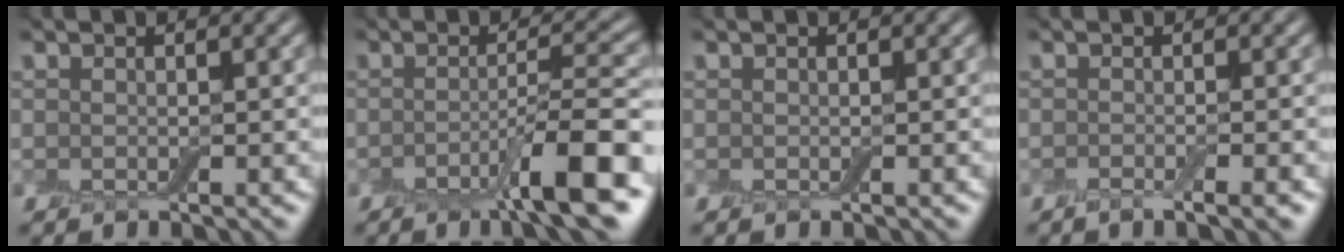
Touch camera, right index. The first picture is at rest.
{"total": 6.2, "force": [-2.5, 0.8, 5.6], "torque": [-0.082, 0.006, -0.049]}
{"total": 0.0}
{"total": 2.2, "force": [-1.1, 0.5, 1.9], "torque": [-0.017, -0.002, -0.022]}